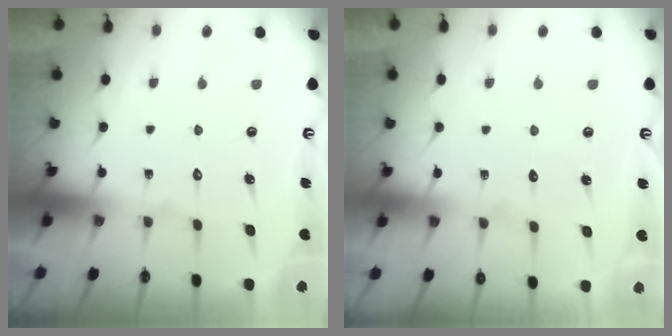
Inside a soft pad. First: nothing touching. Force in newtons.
{"total": 3.7, "press": 3.7, "slide": 0.4}